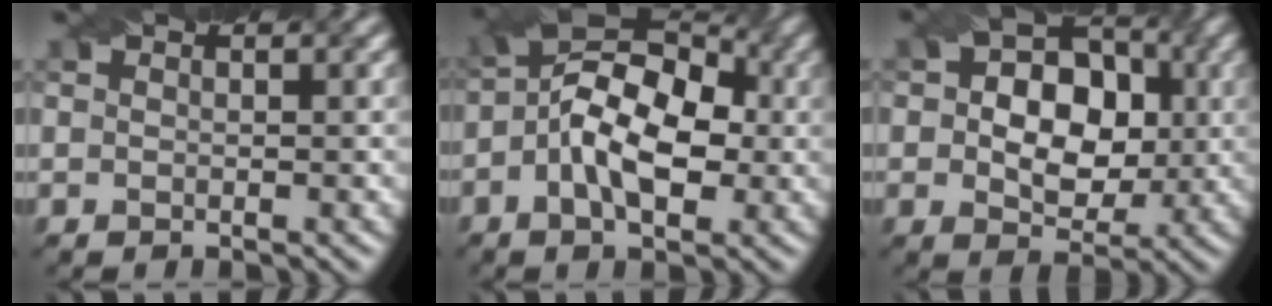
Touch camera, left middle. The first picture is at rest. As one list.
[{"total": 9.2, "force": [-0.6, 5.0, 7.7], "torque": [-0.122, 0.019, -0.018]}, {"total": 8.7, "force": [0.5, 6.4, 5.8], "torque": [-0.073, 0.005, 0.003]}]